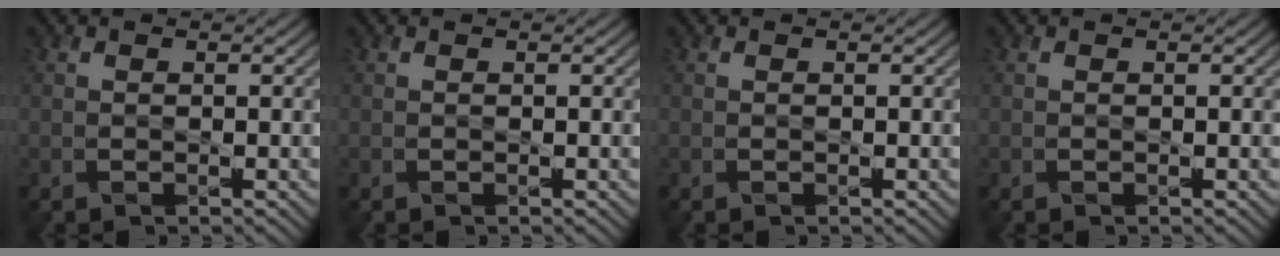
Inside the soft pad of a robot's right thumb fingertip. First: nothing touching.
{"total": 0.0}
{"total": 0.0}
{"total": 0.0}